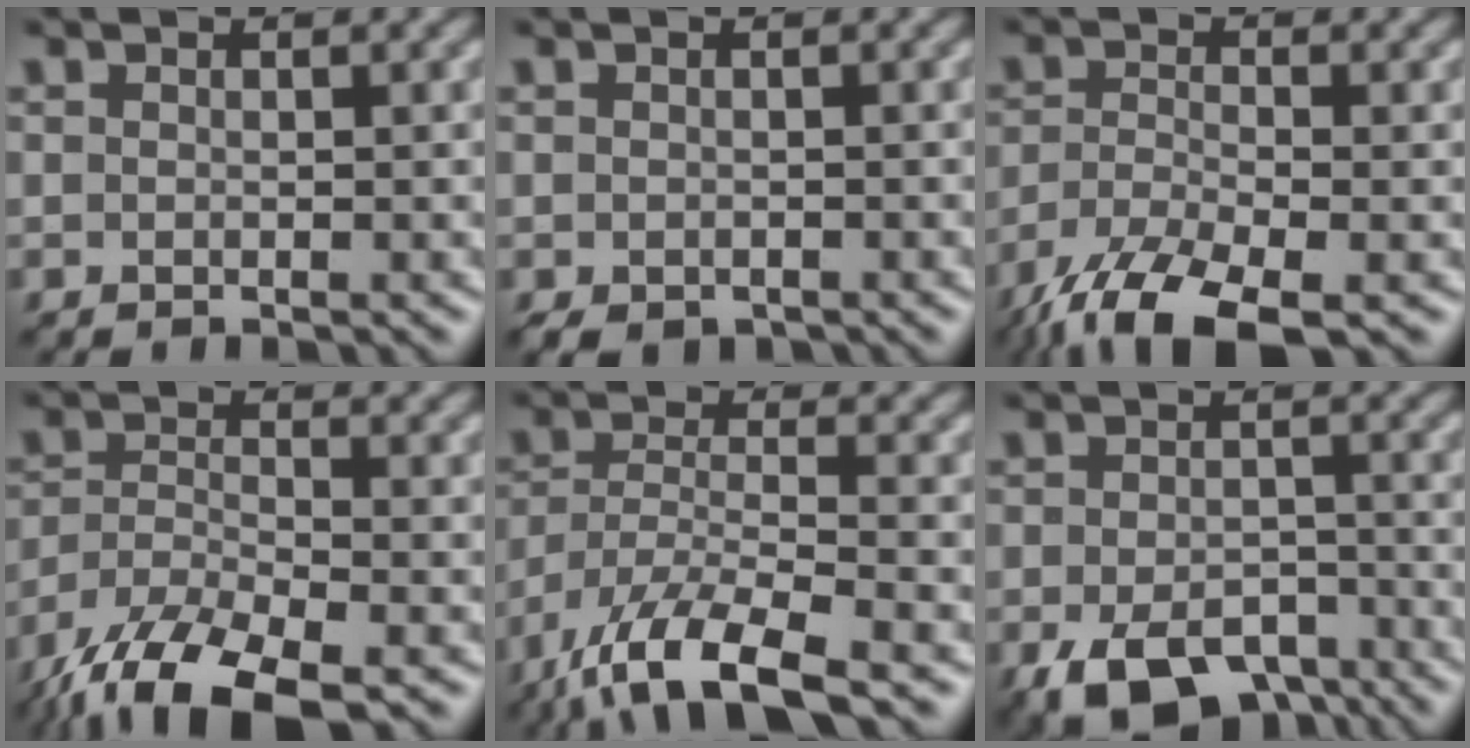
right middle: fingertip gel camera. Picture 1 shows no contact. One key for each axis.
{"total": 1.4, "fx": -0.9, "fy": 0.8, "fz": 0.7, "tx": -0.019, "ty": -0.008, "tz": -0.011}
{"total": 8.0, "fx": -5.8, "fy": 2.4, "fz": 5.0, "tx": -0.117, "ty": -0.027, "tz": -0.117}
{"total": 10.0, "fx": -7.5, "fy": 3.1, "fz": 5.9, "tx": -0.134, "ty": -0.023, "tz": -0.145}
{"total": 9.4, "fx": -6.7, "fy": 2.8, "fz": 6.0, "tx": -0.122, "ty": -0.015, "tz": -0.128}
{"total": 8.0, "fx": -5.1, "fy": 4.3, "fz": 4.5, "tx": -0.080, "ty": -0.018, "tz": -0.077}